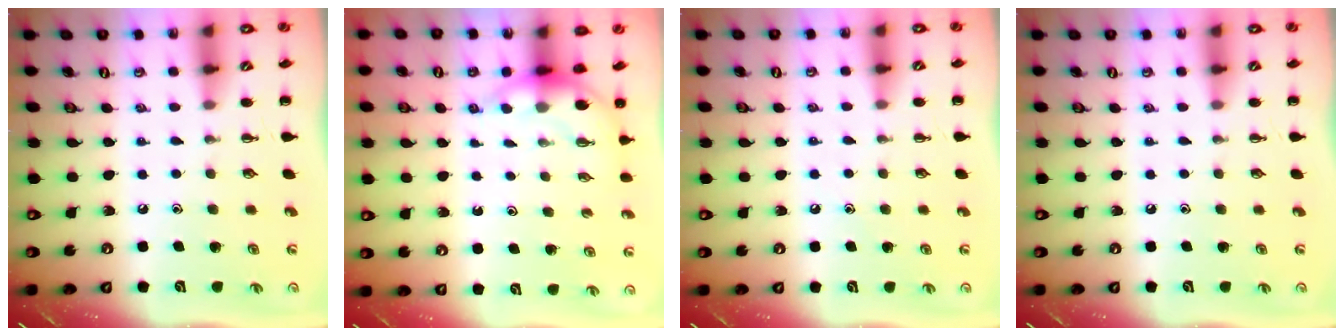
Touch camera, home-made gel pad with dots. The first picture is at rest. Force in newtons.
{"total": 4.6, "press": 4.6, "slide": 0.4}
{"total": 5.7, "press": 5.4, "slide": 1.8}
{"total": 0.0}